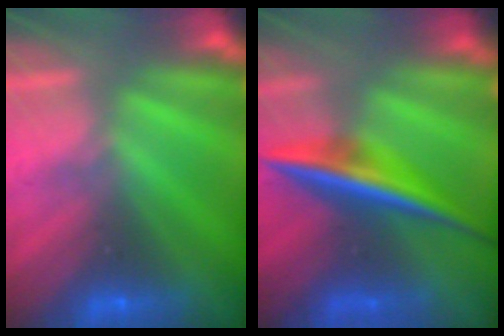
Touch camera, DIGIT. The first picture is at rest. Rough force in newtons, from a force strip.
{"total": 7.2}